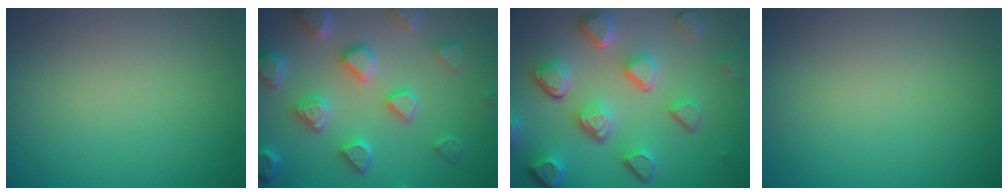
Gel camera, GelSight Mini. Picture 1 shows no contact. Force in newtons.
{"total": 6.4, "press": 5.5, "slide": 3.3}
{"total": 7.6, "press": 5.6, "slide": 5.2}
{"total": 0.0}